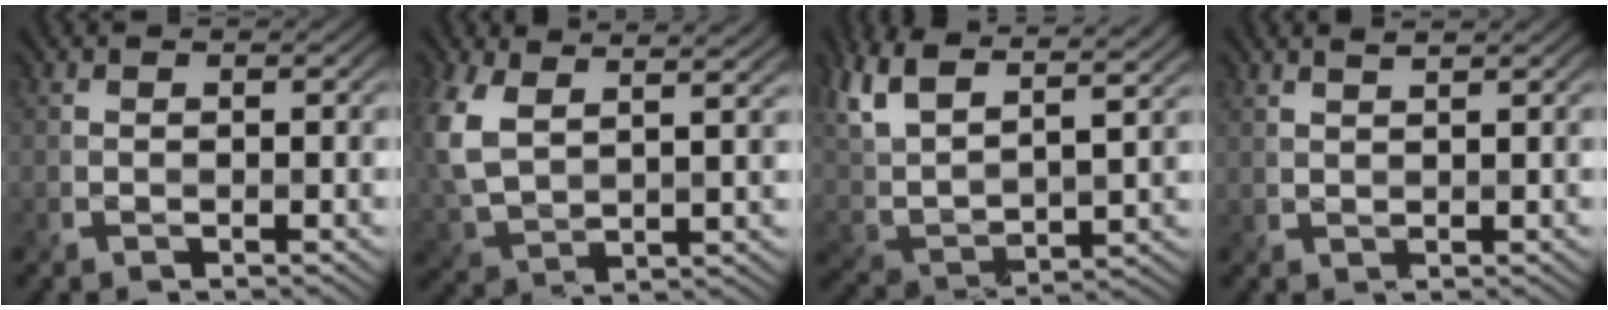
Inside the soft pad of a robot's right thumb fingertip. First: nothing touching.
{"total": 10.3, "force": [4.9, 4.9, 7.7], "torque": [-0.209, 0.000, 0.095]}
{"total": 12.7, "force": [8.3, 4.6, 8.4], "torque": [-0.221, 0.027, 0.156]}
{"total": 1.3, "force": [1.3, -0.1, 0.5], "torque": [-0.011, 0.001, 0.028]}